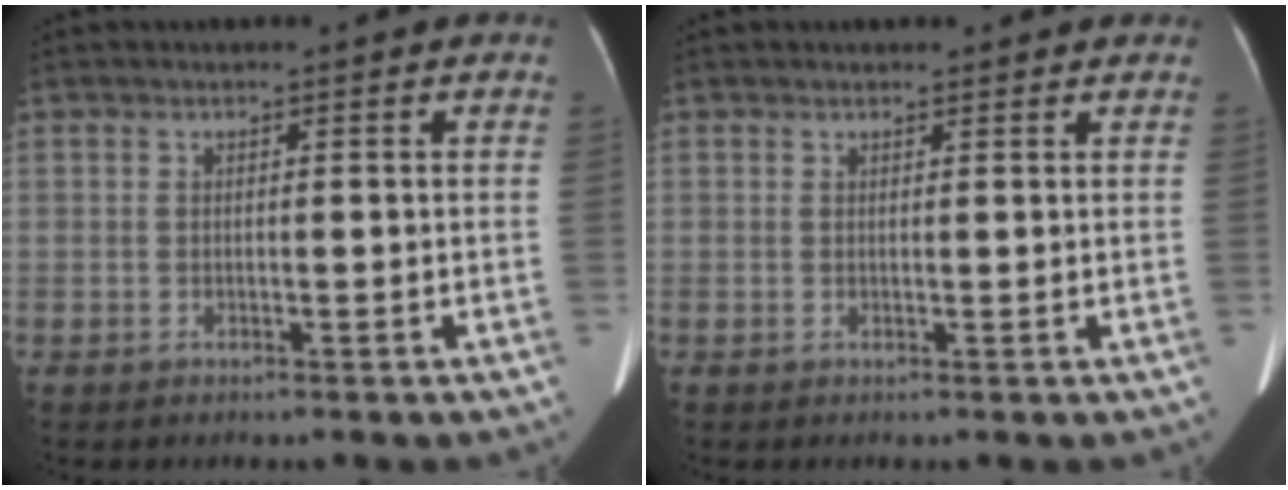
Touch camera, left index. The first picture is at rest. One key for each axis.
{"total": 2.8, "fx": 2.6, "fy": 0.7, "fz": 0.7, "tx": -0.007, "ty": 0.003, "tz": 0.028}